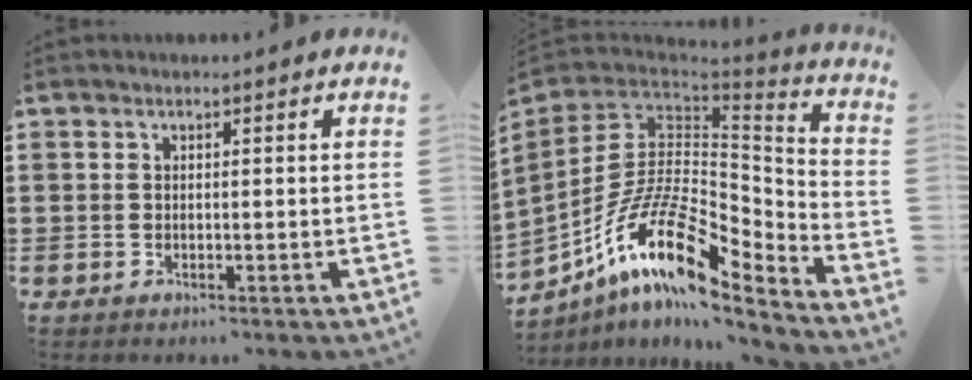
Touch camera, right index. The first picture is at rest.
{"total": 16.2, "force": [-7.8, 6.8, 12.5], "torque": [-0.267, 0.002, -0.147]}